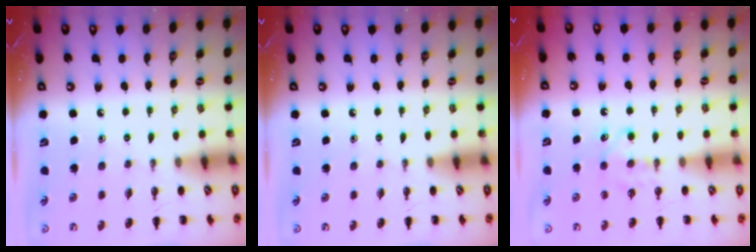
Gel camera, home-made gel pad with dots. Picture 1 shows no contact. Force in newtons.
{"total": 0.0}
{"total": 4.9, "press": 4.7, "slide": 1.5}